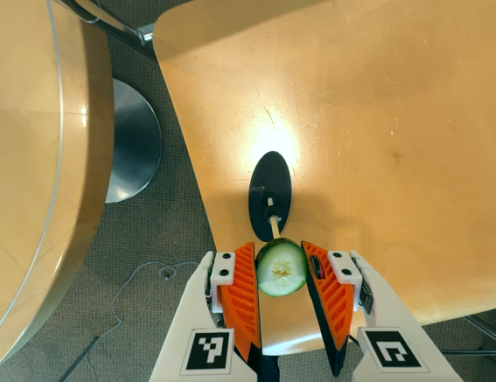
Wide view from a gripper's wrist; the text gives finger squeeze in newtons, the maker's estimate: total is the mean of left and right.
{"total": 6.3, "left": 6.1, "right": 6.5}